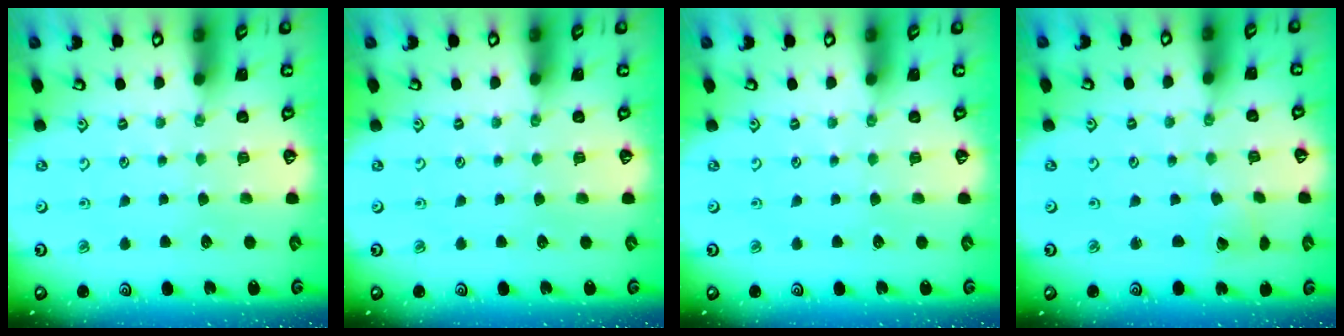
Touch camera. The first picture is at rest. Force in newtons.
{"total": 0.0}
{"total": 0.0}
{"total": 2.5, "press": 2.5, "slide": 0.1}